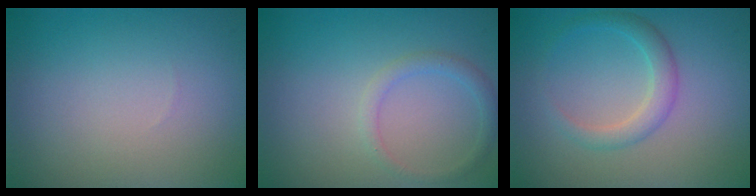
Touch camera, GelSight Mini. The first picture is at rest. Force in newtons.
{"total": 1.5, "press": 1.5, "slide": 0.1}
{"total": 2.3, "press": 2.3, "slide": 0.2}